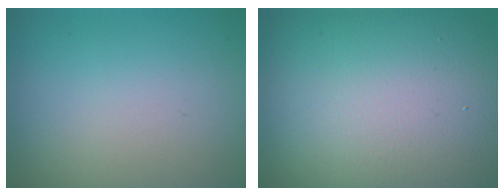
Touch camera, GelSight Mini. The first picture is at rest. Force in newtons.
{"total": 18.1, "press": 18.1, "slide": 0.8}